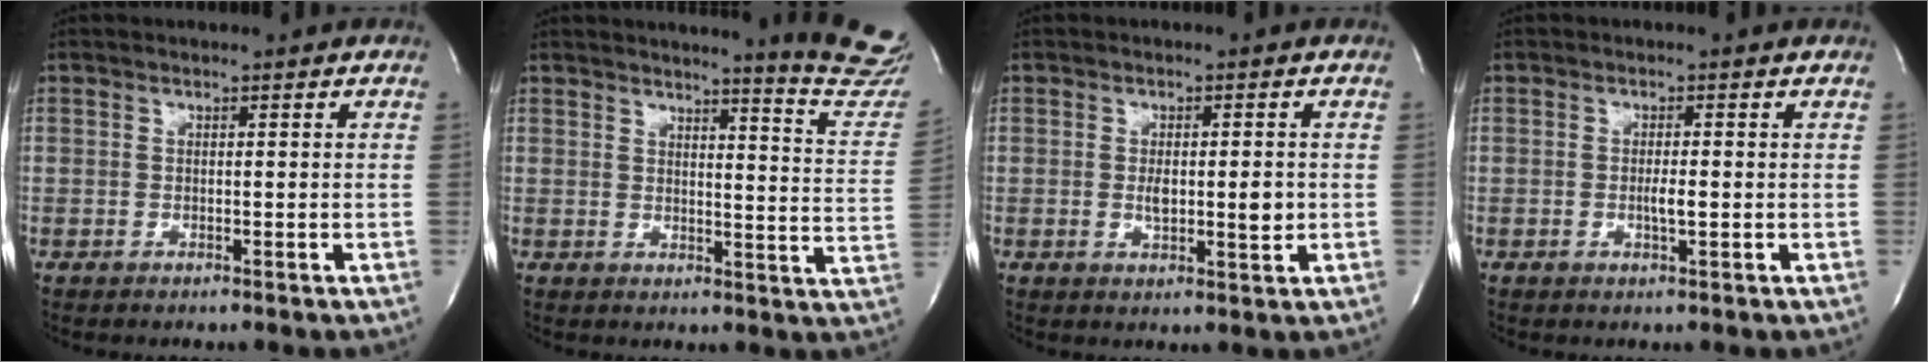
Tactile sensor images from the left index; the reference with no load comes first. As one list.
[{"total": 13.5, "force": [13.0, -1.0, 3.8], "torque": [-0.039, -0.126, 0.122]}, {"total": 4.7, "force": [-0.6, 1.4, 4.4], "torque": [-0.069, -0.009, -0.007]}, {"total": 1.8, "force": [-0.5, 0.1, 1.7], "torque": [-0.033, -0.005, -0.010]}]